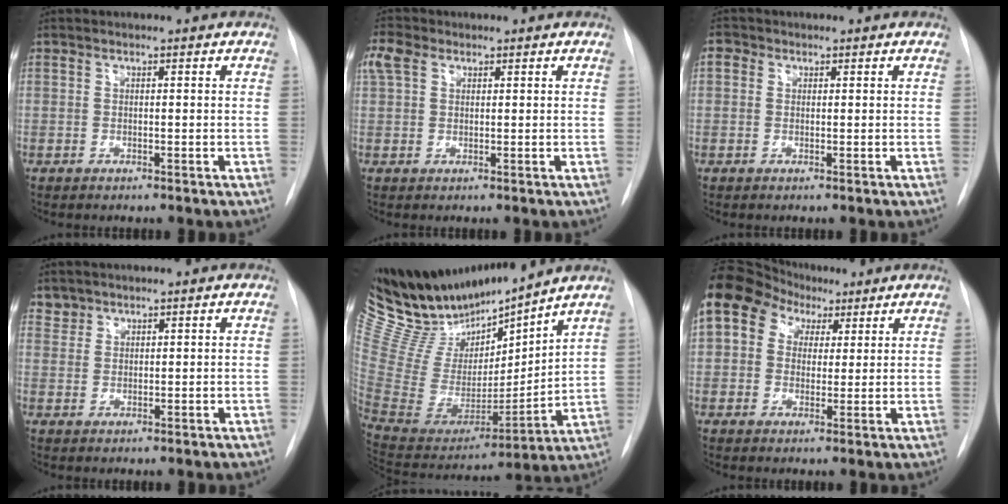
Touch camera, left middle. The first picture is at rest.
{"total": 3.7, "force": [1.9, 2.4, 2.0], "torque": [-0.058, 0.020, 0.040]}
{"total": 1.6, "force": [0.6, 1.5, 0.4], "torque": [-0.001, 0.007, 0.004]}
{"total": 2.0, "force": [1.7, 1.0, -0.4], "torque": [0.014, 0.007, 0.029]}
{"total": 22.2, "force": [19.8, 3.9, 9.1], "torque": [-0.173, -0.019, 0.374]}
{"total": 17.1, "force": [7.9, 13.0, 7.7], "torque": [-0.205, 0.089, 0.148]}